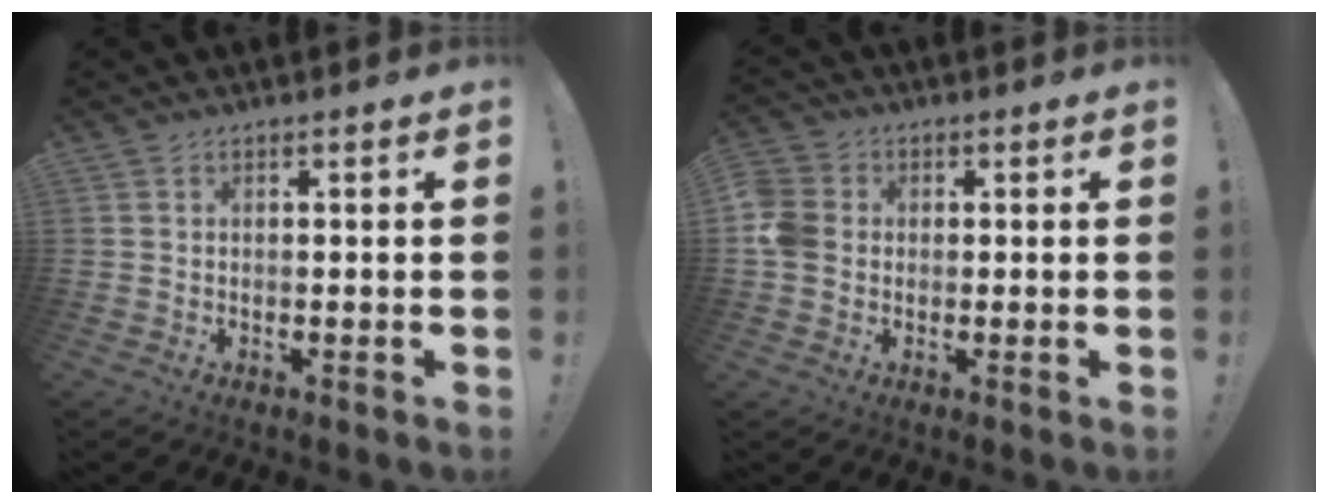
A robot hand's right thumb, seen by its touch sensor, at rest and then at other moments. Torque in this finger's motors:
{"motor_torque": [0.25, 0.43, 0.75, -0.20, 0.05]}